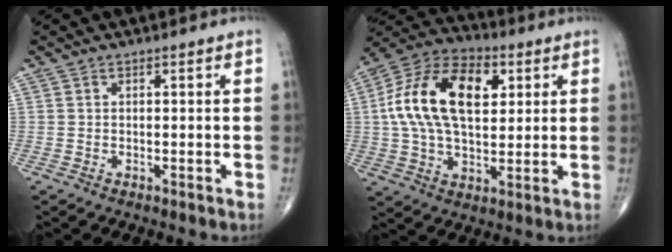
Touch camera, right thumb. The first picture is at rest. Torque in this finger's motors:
{"motor_torque": [1.34, 1.69, 0.62, -0.23, 0.43]}